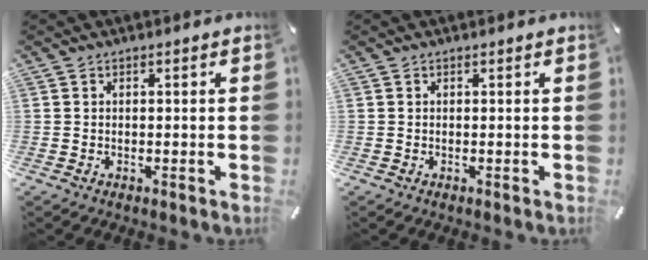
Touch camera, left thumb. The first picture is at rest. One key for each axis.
{"total": 0.0}